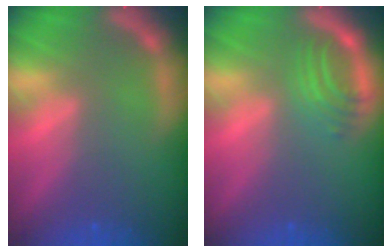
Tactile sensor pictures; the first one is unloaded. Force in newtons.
{"total": 3.4}